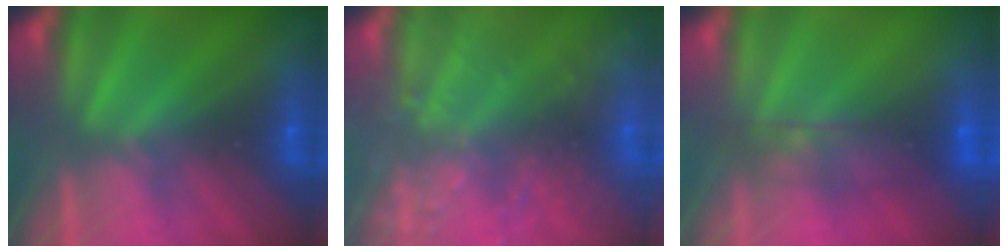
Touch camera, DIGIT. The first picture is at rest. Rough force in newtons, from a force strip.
{"total": 6.4}
{"total": 5.6}